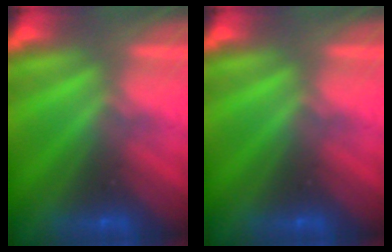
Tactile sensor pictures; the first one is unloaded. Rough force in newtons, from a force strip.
{"total": 0.0}